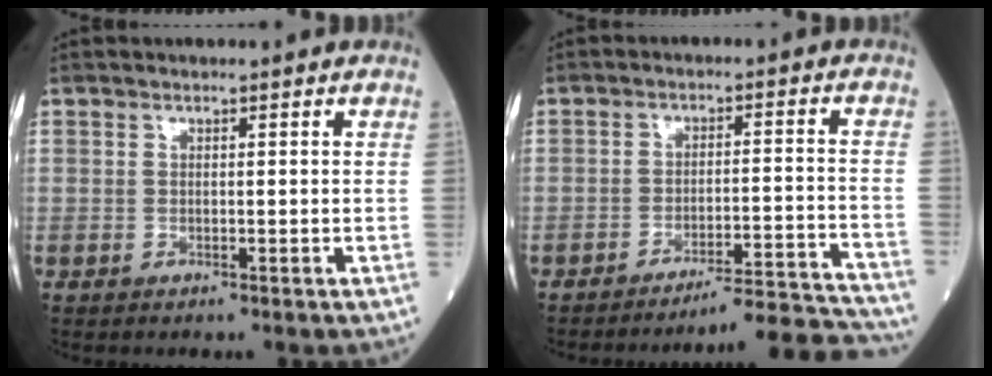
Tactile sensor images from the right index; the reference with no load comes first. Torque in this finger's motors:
{"motor_torque": [-0.24, -0.29, -0.01, -0.01]}